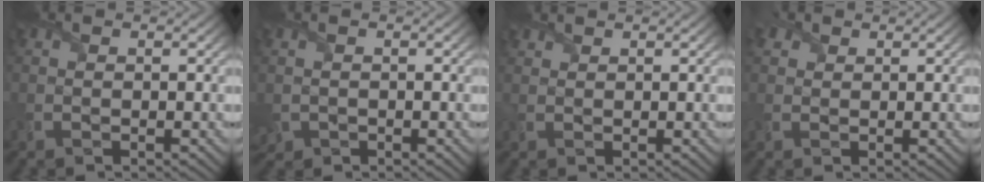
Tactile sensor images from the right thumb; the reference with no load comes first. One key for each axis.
{"total": 1.9, "fx": -0.8, "fy": 1.6, "fz": 0.6, "tx": -0.026, "ty": -0.016, "tz": -0.020}
{"total": 1.1, "fx": 1.1, "fy": 0.3, "fz": 0.2, "tx": -0.010, "ty": 0.004, "tz": 0.029}
{"total": 1.8, "fx": 1.1, "fy": 1.4, "fz": 0.5, "tx": -0.015, "ty": 0.005, "tz": 0.021}